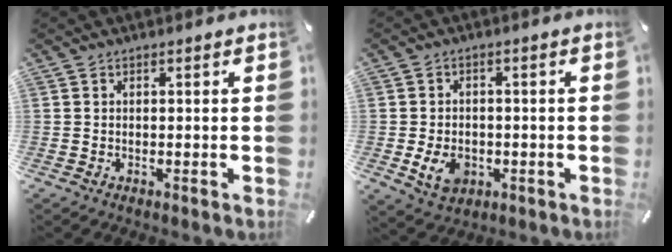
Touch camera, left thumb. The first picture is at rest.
{"total": 6.8, "force": [-1.8, 5.3, 3.9], "torque": [-0.081, 0.003, -0.032]}